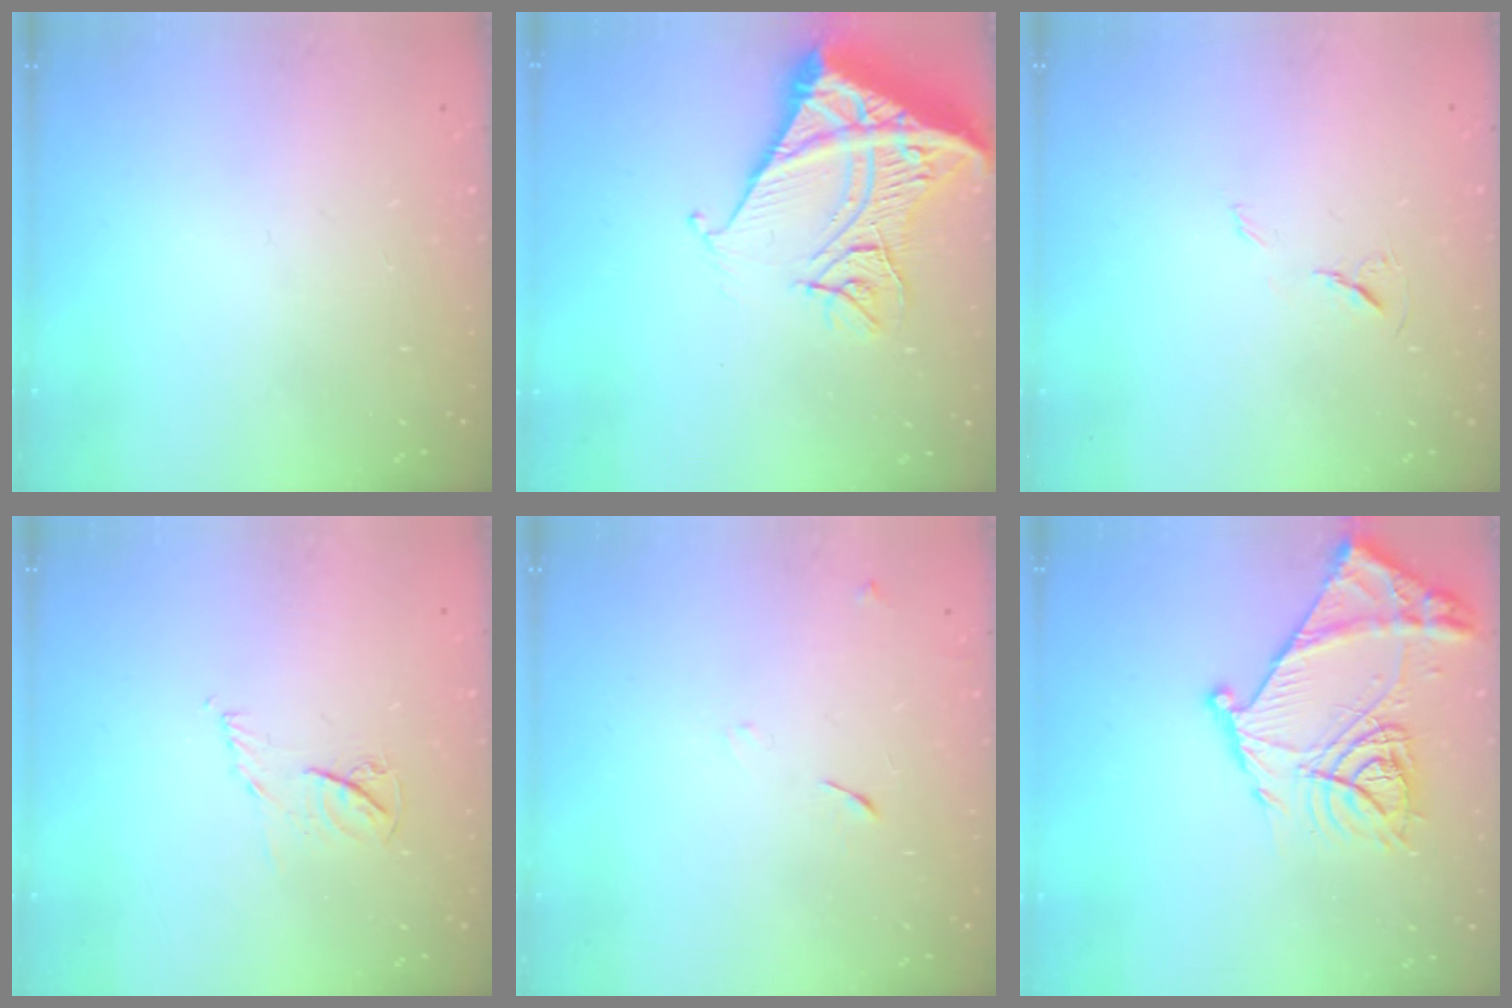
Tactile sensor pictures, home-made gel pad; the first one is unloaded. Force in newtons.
{"total": 16.2, "press": 16.1, "slide": 2.1}
{"total": 5.8, "press": 5.4, "slide": 2.2}
{"total": 4.4, "press": 4.3, "slide": 0.6}
{"total": 6.2, "press": 6.2, "slide": 0.6}
{"total": 20.4, "press": 20.3, "slide": 2.0}